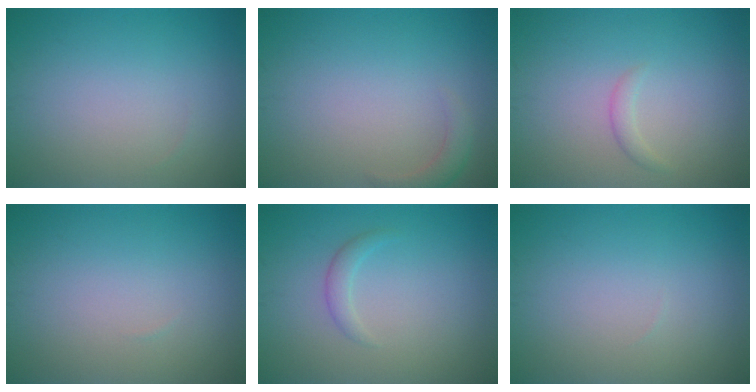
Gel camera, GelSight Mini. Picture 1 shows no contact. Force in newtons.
{"total": 1.6, "press": 1.6, "slide": 0.3}
{"total": 1.0, "press": 1.0, "slide": 0.1}
{"total": 0.0}
{"total": 1.3, "press": 1.3, "slide": 0.0}
{"total": 0.0}